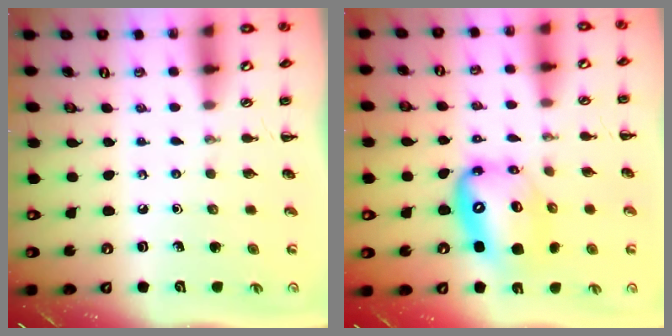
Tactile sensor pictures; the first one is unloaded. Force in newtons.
{"total": 12.9, "press": 12.5, "slide": 3.3}